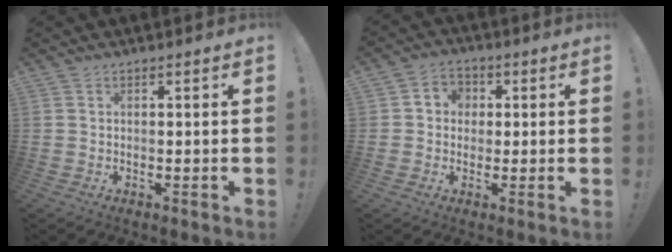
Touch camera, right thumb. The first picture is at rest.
{"total": 4.9, "force": [0.1, 4.6, 1.6], "torque": [-0.026, 0.008, 0.004]}